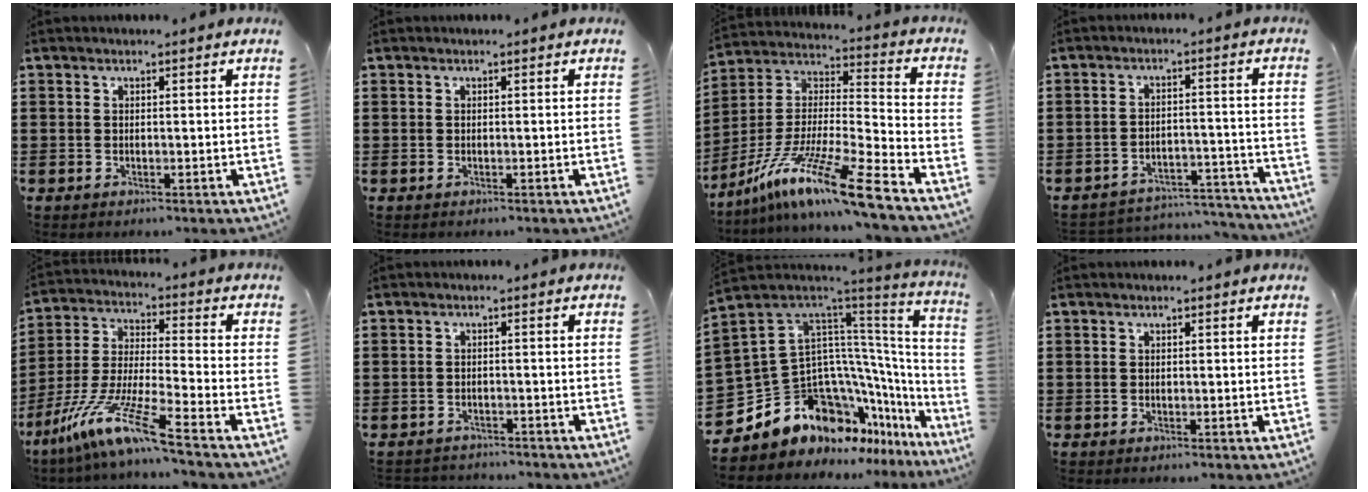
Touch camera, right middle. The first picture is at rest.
{"total": 0.0}
{"total": 14.4, "force": [-10.6, -0.1, 9.8], "torque": [-0.192, 0.001, -0.203]}
{"total": 4.5, "force": [-4.4, 0.9, 0.6], "torque": [-0.019, 0.004, -0.094]}
{"total": 11.7, "force": [-8.7, 0.1, 7.8], "torque": [-0.172, -0.009, -0.178]}
{"total": 2.0, "force": [-2.0, 0.4, -0.4], "torque": [0.001, 0.001, -0.046]}
{"total": 14.4, "force": [-8.3, 10.0, 6.1], "torque": [-0.165, -0.020, -0.126]}
{"total": 0.0}